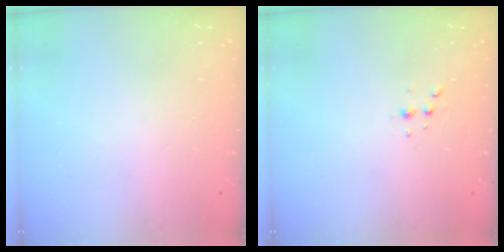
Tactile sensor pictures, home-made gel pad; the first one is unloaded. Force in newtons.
{"total": 3.1, "press": 3.1, "slide": 0.6}